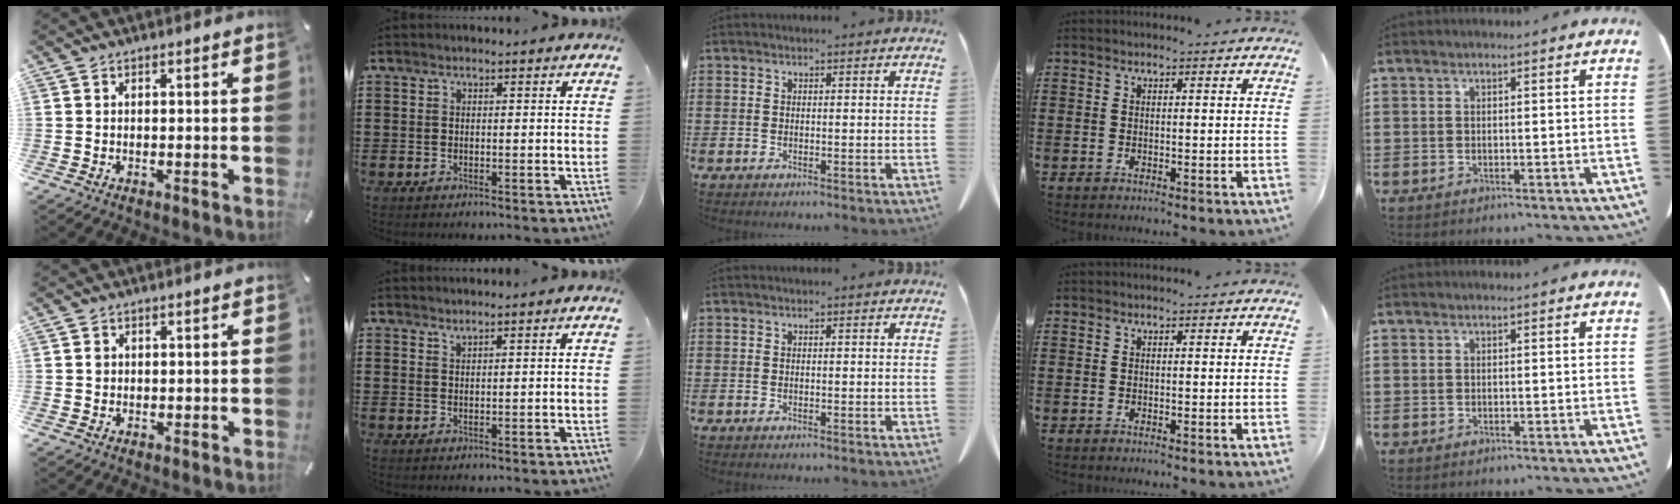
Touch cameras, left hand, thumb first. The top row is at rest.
{"thumb": {"total": 1.3, "force": [0.1, 1.2, 0.4], "torque": [-0.001, 0.003, -0.002]}, "index": {"total": 1.1, "force": [1.0, -0.1, 0.4], "torque": [-0.008, -0.003, 0.020]}}